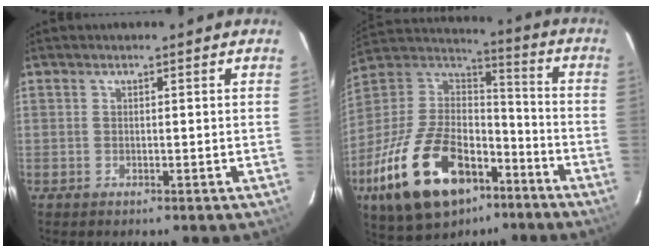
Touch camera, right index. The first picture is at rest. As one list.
[{"total": 28.3, "force": [-15.4, 14.7, 18.7], "torque": [-0.377, -0.006, -0.250]}]